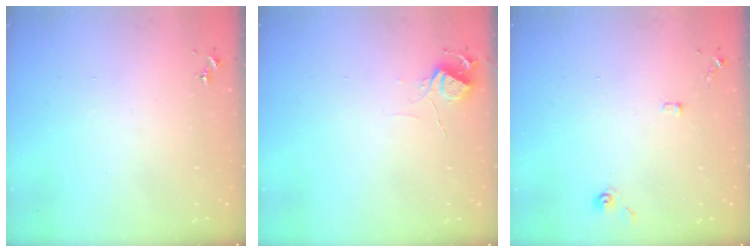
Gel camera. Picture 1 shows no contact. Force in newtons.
{"total": 6.0, "press": 6.0, "slide": 0.7}
{"total": 6.5, "press": 6.4, "slide": 0.6}